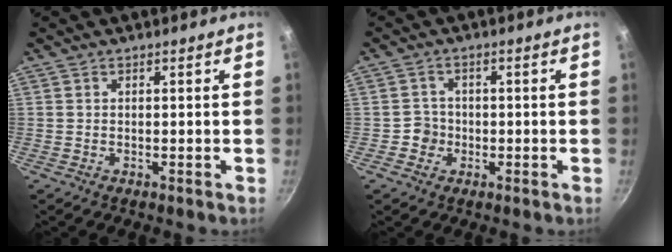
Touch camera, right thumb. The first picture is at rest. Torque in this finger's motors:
{"motor_torque": [-0.17, 0.07, 0.33, -0.18, -0.01]}